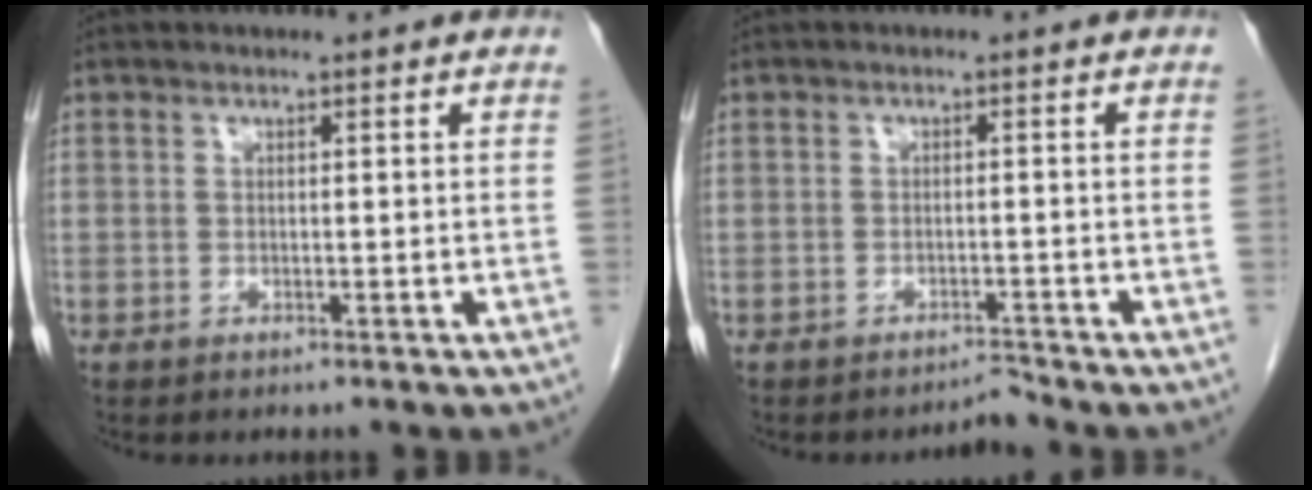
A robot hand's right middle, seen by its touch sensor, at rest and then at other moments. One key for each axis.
{"total": 1.6, "fx": -1.5, "fy": -0.2, "fz": -0.5, "tx": 0.016, "ty": -0.007, "tz": -0.020}